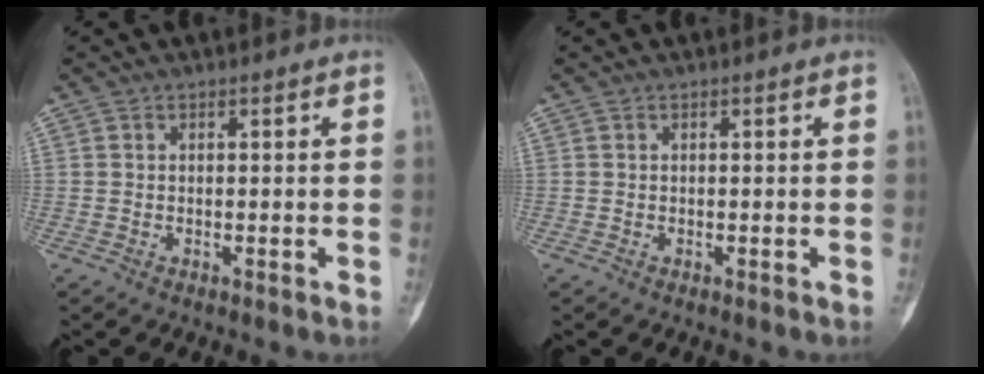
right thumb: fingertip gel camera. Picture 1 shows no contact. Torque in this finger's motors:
{"motor_torque": [0.00, 0.00, 0.06, -0.06, 0.00]}